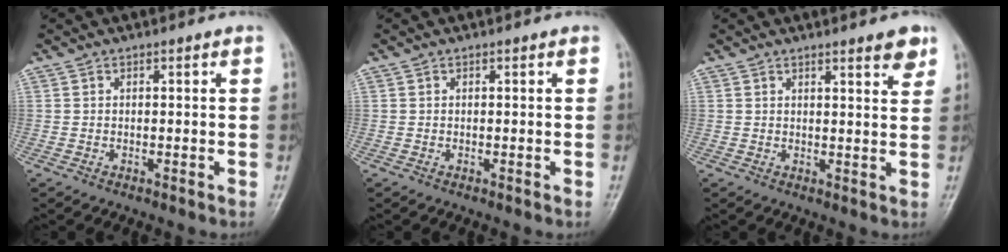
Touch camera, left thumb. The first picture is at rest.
{"total": 0.0}
{"total": 3.8, "force": [2.7, 0.7, 2.5], "torque": [-0.023, -0.018, 0.035]}